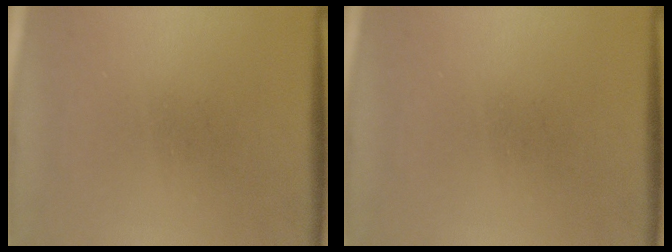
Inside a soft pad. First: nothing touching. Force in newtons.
{"total": 0.0}